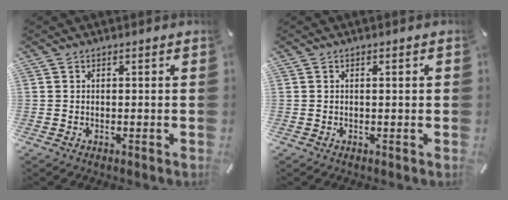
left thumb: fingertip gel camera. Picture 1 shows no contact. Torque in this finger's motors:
{"motor_torque": [-0.11, -0.01, -0.01, 0.05, 0.03]}